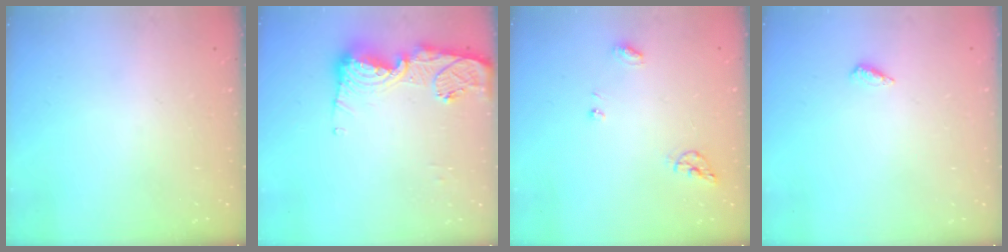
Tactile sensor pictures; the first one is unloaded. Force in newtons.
{"total": 14.0, "press": 13.9, "slide": 1.5}
{"total": 6.7, "press": 6.7, "slide": 0.3}
{"total": 2.6, "press": 2.2, "slide": 1.3}